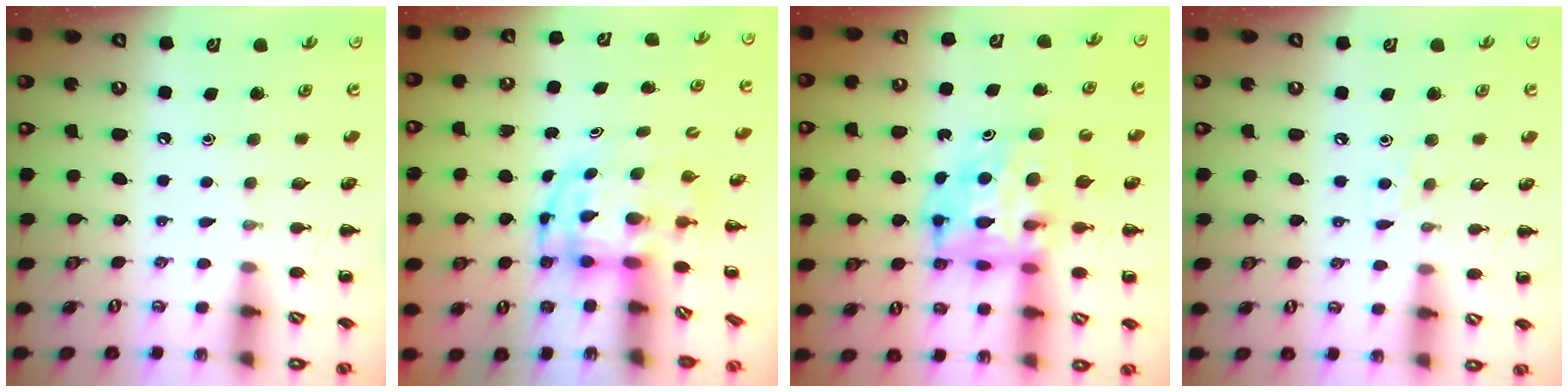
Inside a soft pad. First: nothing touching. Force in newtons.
{"total": 3.8, "press": 3.7, "slide": 0.7}
{"total": 11.2, "press": 10.8, "slide": 3.2}
{"total": 5.4, "press": 4.9, "slide": 2.1}